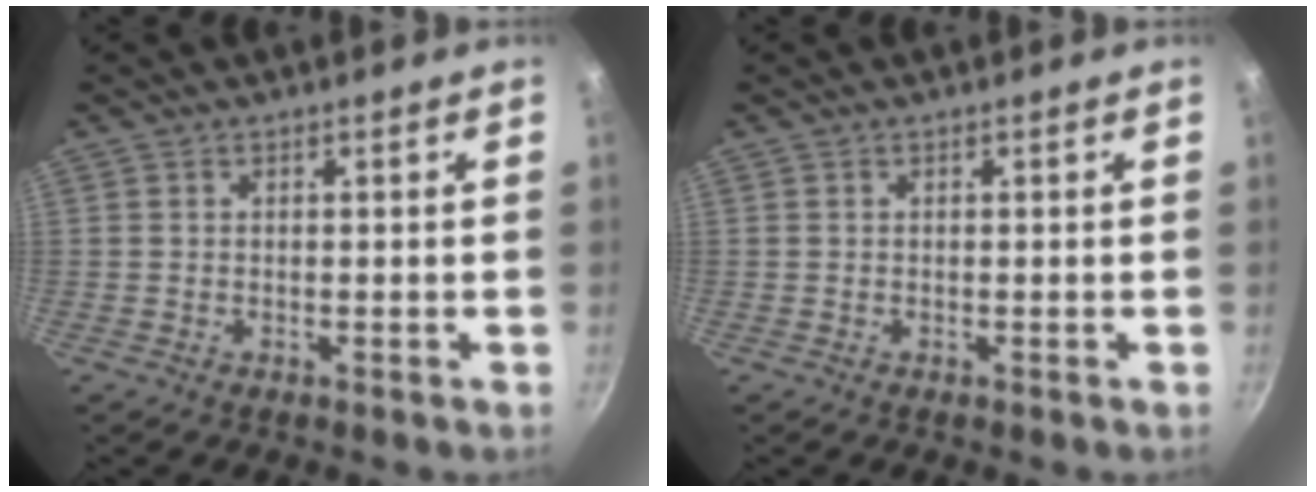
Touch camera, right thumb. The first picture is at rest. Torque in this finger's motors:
{"motor_torque": [0.02, 0.00, 0.06, 0.02, 0.02]}